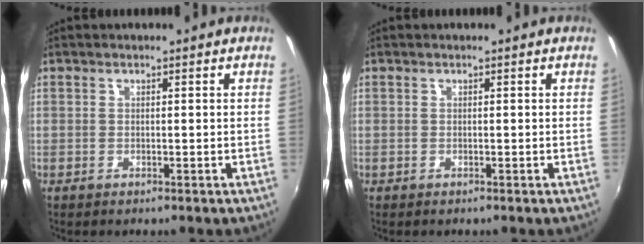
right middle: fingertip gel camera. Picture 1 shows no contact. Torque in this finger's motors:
{"motor_torque": [0.06, -0.21, -0.02, 0.00]}